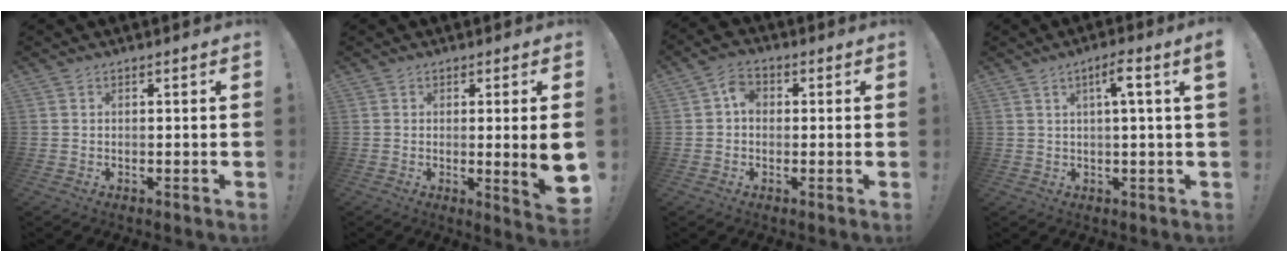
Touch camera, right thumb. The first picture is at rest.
{"total": 7.8, "force": [-0.3, 0.2, 7.8], "torque": [-0.101, -0.016, -0.004]}
{"total": 5.4, "force": [0.2, 4.1, 3.5], "torque": [-0.056, 0.014, 0.006]}
{"total": 5.5, "force": [1.7, -0.5, 5.2], "torque": [-0.075, -0.008, 0.017]}